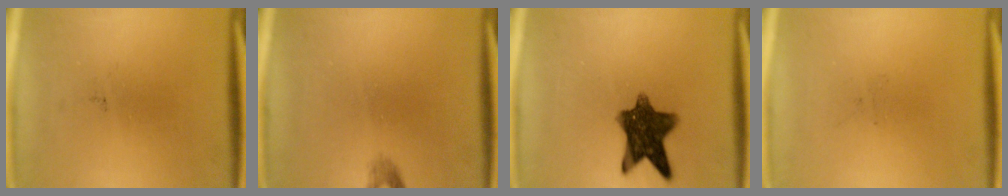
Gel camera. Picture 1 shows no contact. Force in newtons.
{"total": 1.0}
{"total": 10.1}
{"total": 0.0}